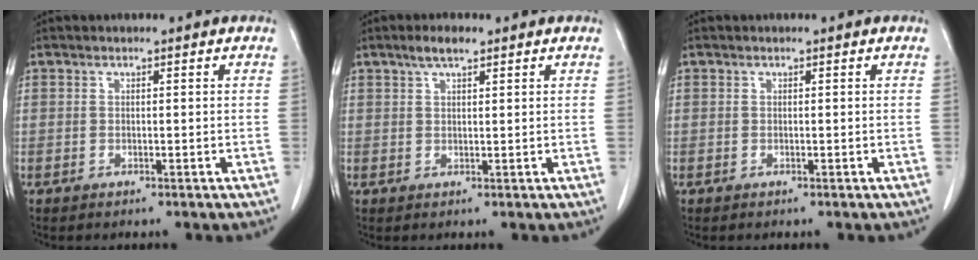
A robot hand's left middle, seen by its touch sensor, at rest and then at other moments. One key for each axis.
{"total": 2.9, "fx": 2.0, "fy": 0.7, "fz": 1.9, "tx": -0.042, "ty": 0.007, "tz": 0.038}
{"total": 0.0}